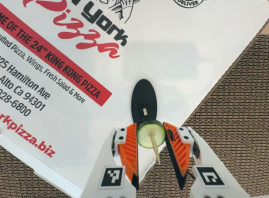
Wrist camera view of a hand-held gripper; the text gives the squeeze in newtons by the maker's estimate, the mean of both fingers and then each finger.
{"total": 9.0, "left": 9.2, "right": 8.8}